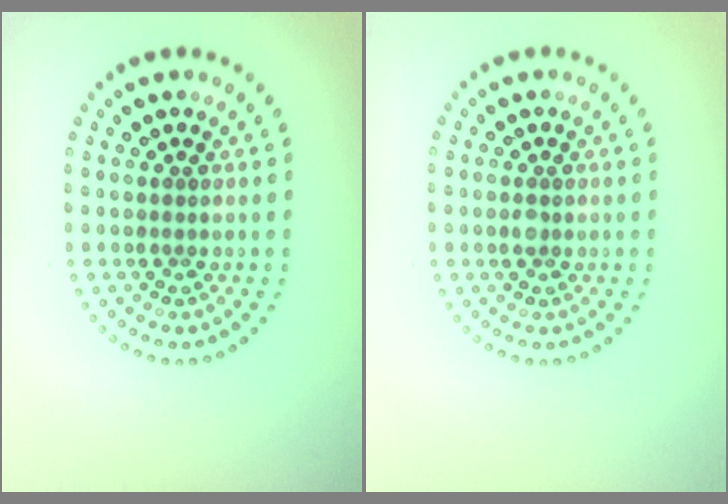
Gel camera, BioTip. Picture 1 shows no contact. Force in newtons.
{"total": 0.9, "press": 0.9, "slide": 0.1}